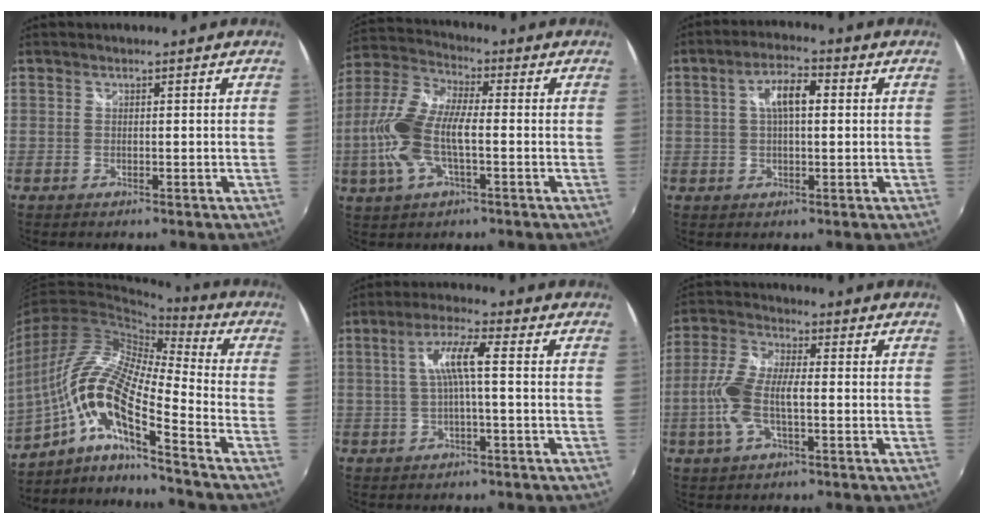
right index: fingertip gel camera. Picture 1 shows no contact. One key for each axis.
{"total": 13.6, "fx": -2.2, "fy": 5.4, "fz": 12.2, "tx": -0.268, "ty": 0.009, "tz": -0.047}
{"total": 6.2, "fx": 1.2, "fy": 2.5, "fz": 5.6, "tx": -0.101, "ty": 0.016, "tz": 0.020}
{"total": 17.4, "fx": -7.5, "fy": 2.7, "fz": 15.5, "tx": -0.267, "ty": -0.019, "tz": -0.166}
{"total": 6.0, "fx": -0.1, "fy": 0.3, "fz": 6.0, "tx": -0.119, "ty": 0.009, "tz": 0.003}
{"total": 9.6, "fx": -1.7, "fy": 3.4, "fz": 8.8, "tx": -0.194, "ty": 0.008, "tz": -0.035}